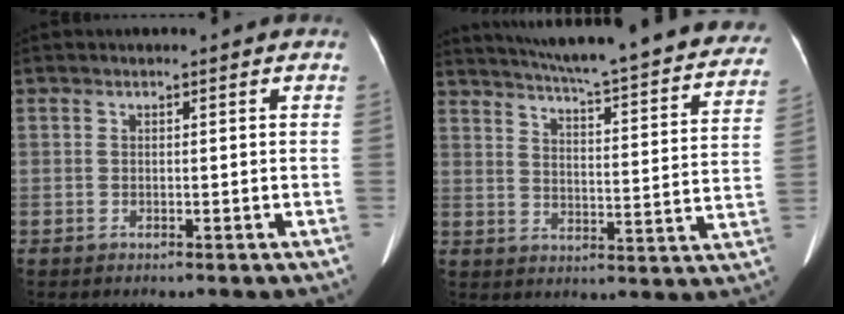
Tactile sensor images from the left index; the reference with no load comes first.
{"total": 32.0, "force": [28.7, 3.8, 13.5], "torque": [-0.210, -0.074, 0.347]}